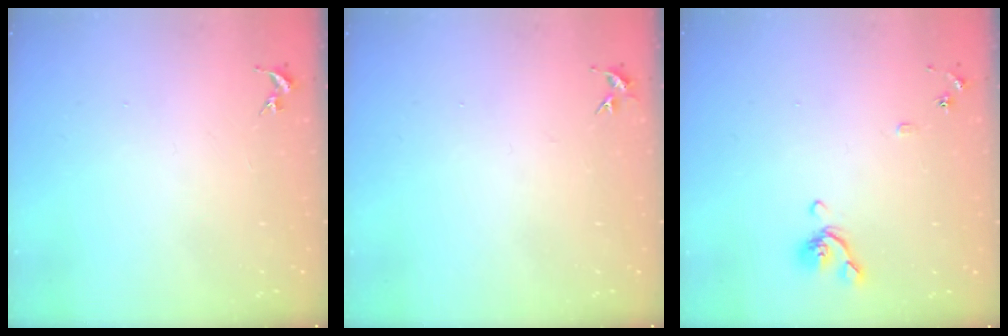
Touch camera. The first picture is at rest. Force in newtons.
{"total": 3.6, "press": 3.5, "slide": 0.4}
{"total": 7.9, "press": 7.7, "slide": 1.4}